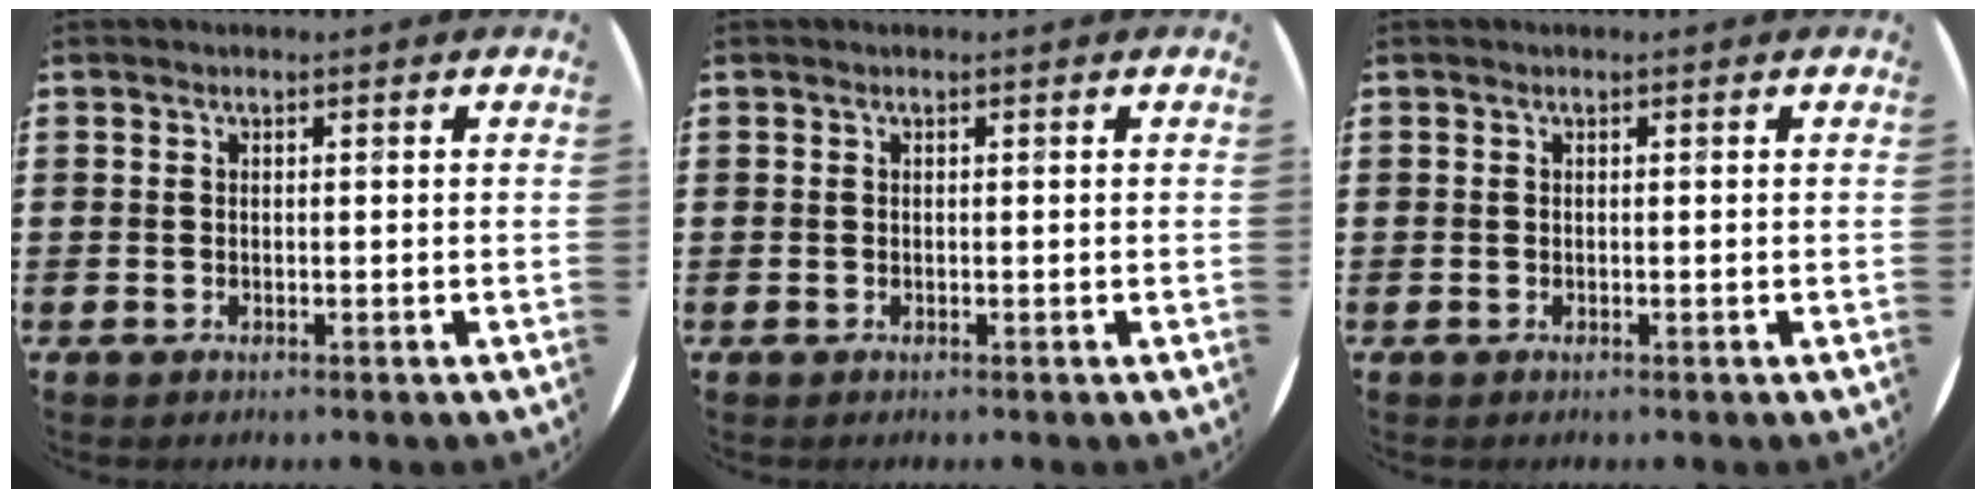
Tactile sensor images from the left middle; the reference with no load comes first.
{"total": 0.0}
{"total": 0.0}